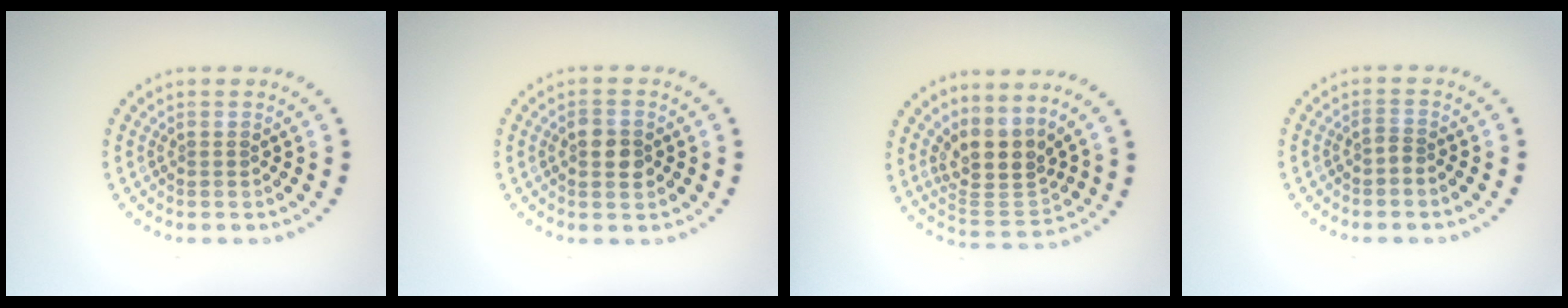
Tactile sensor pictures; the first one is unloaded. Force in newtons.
{"total": 2.6, "press": 2.6, "slide": 0.1}
{"total": 3.9, "press": 3.0, "slide": 2.5}
{"total": 0.7, "press": 0.5, "slide": 0.6}